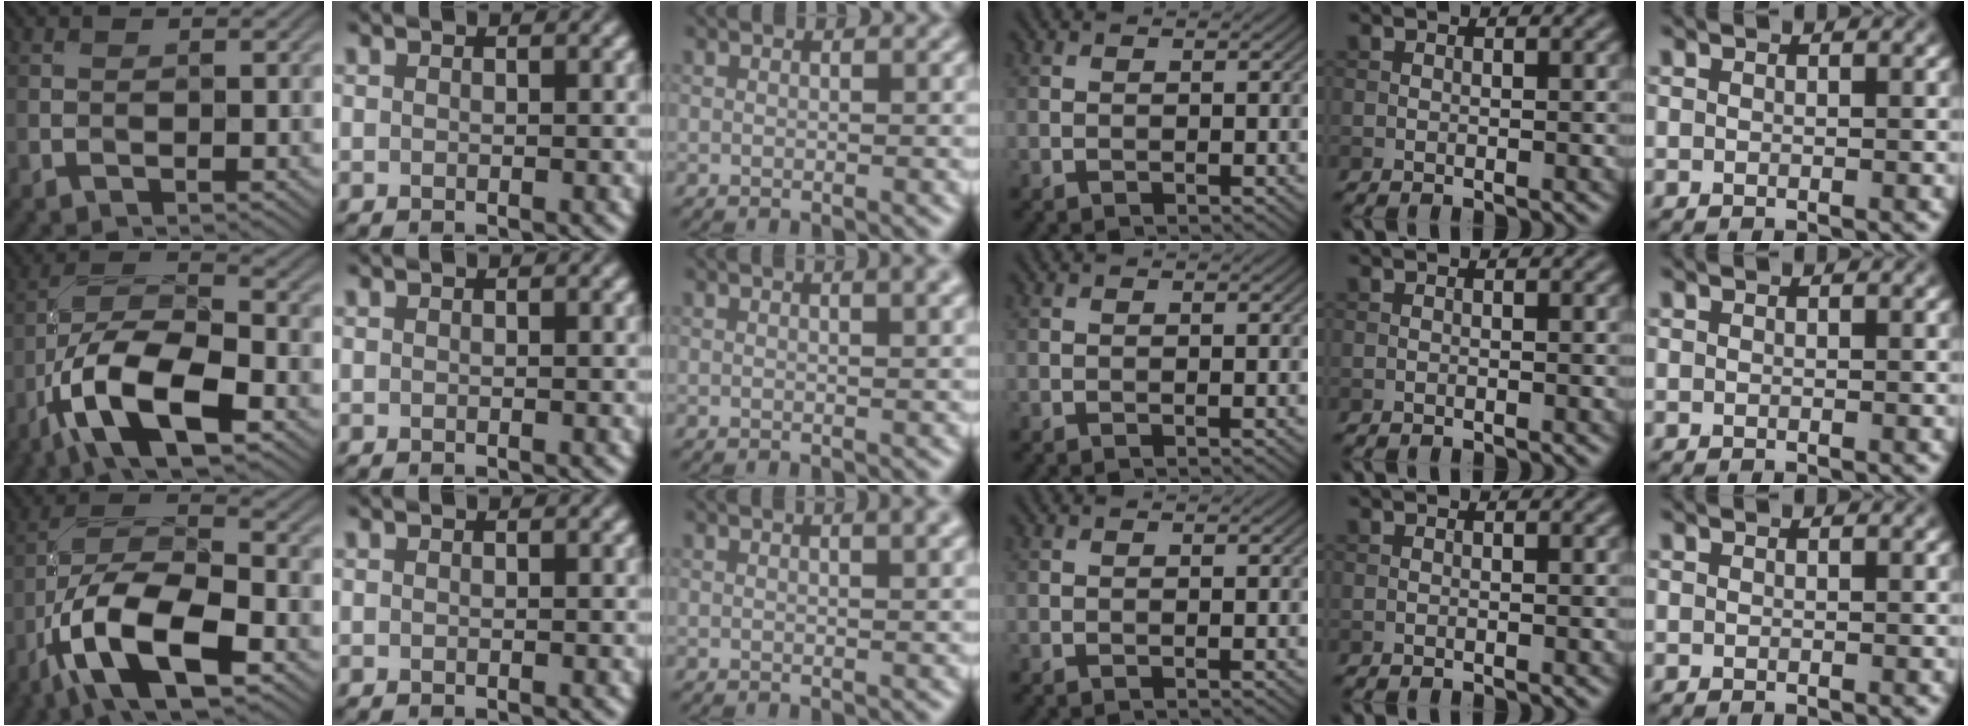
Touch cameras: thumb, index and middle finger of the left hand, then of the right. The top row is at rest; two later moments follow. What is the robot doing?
{"motion": "screw", "object": "medicine bottle"}